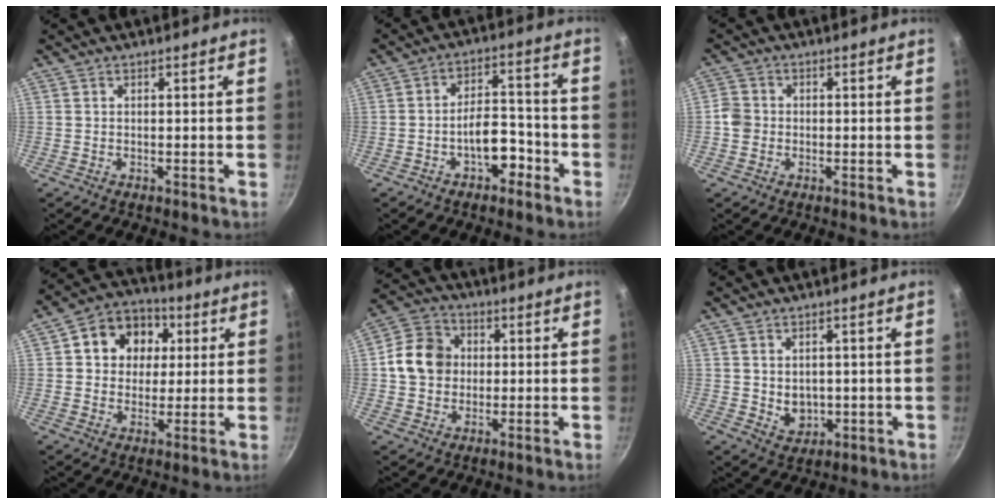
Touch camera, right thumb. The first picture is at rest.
{"total": 7.6, "force": [-3.8, 4.2, 5.2], "torque": [-0.046, 0.048, -0.054]}
{"total": 3.5, "force": [-0.6, 3.2, 1.2], "torque": [-0.010, 0.014, -0.018]}
{"total": 12.5, "force": [3.3, 10.4, 6.1], "torque": [-0.068, 0.011, 0.038]}
{"total": 10.3, "force": [0.7, 8.9, 5.3], "torque": [-0.067, 0.013, -0.002]}
{"total": 4.7, "force": [0.2, 3.8, 2.8], "torque": [-0.027, -0.008, 0.013]}